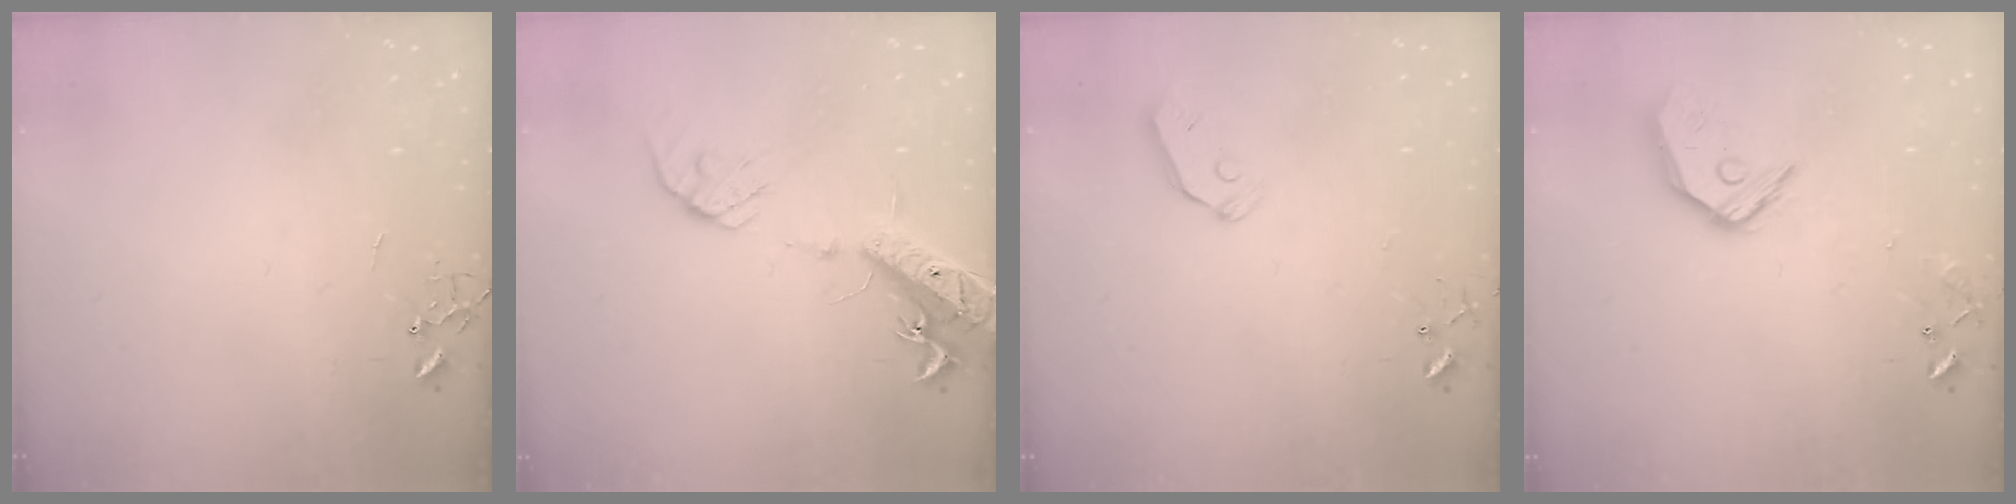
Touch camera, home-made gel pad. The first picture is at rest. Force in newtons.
{"total": 16.0, "press": 15.7, "slide": 3.3}
{"total": 5.6, "press": 5.6, "slide": 0.7}
{"total": 12.2, "press": 12.2, "slide": 1.1}